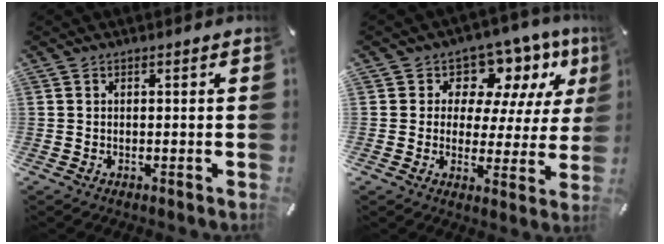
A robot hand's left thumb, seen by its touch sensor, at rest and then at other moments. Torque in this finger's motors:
{"motor_torque": [0.53, 0.02, 0.46, 0.09, -0.04]}